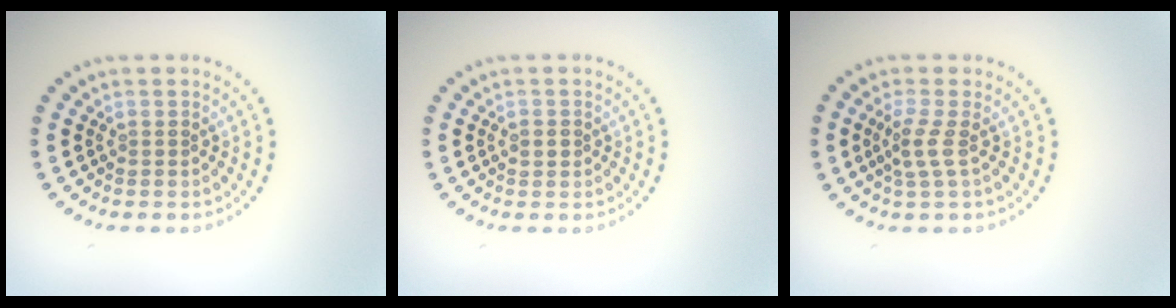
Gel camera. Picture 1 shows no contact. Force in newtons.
{"total": 1.0, "press": 0.9, "slide": 0.2}
{"total": 2.0, "press": 1.5, "slide": 1.4}